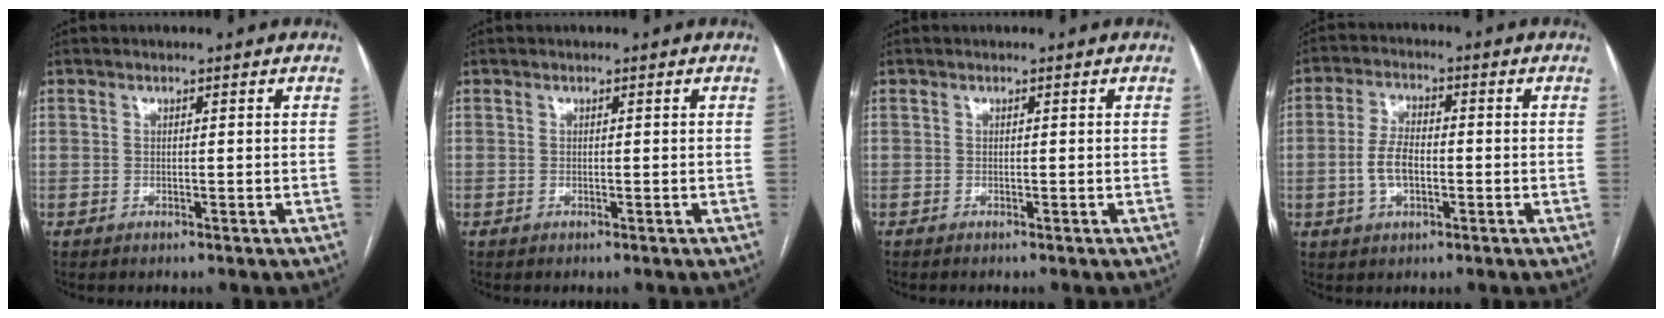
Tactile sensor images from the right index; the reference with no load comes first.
{"total": 0.0}
{"total": 0.0}
{"total": 5.5, "force": [-1.0, 2.8, 4.6], "torque": [-0.103, 0.010, -0.017]}